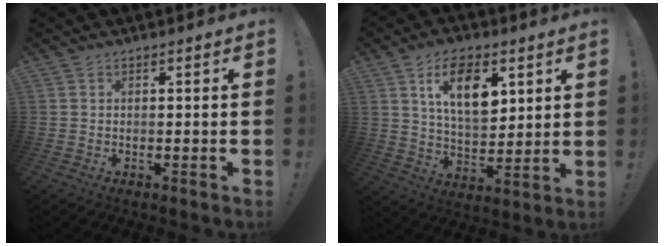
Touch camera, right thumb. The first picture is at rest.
{"total": 14.0, "force": [6.0, 7.7, 10.0], "torque": [-0.153, -0.011, 0.108]}